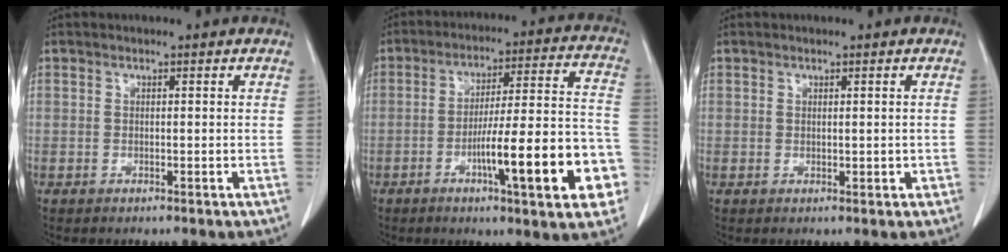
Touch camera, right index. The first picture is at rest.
{"total": 18.2, "force": [-6.6, 2.0, 16.9], "torque": [-0.206, 0.020, -0.090]}
{"total": 1.0, "force": [0.0, 0.7, 0.7], "torque": [-0.009, 0.000, 0.003]}